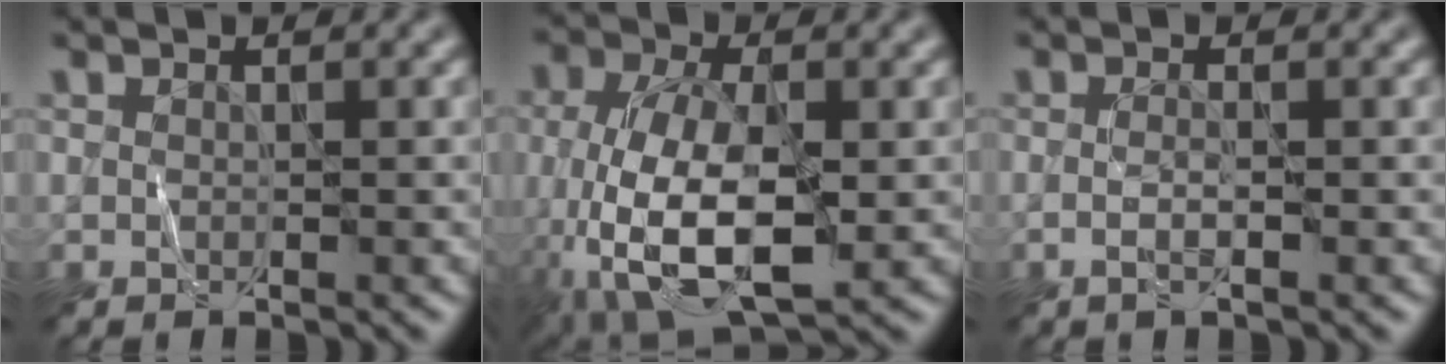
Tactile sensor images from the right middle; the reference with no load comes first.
{"total": 10.3, "force": [-2.6, 5.4, 8.4], "torque": [-0.188, -0.014, -0.047]}
{"total": 1.3, "force": [-0.5, 0.2, 1.1], "torque": [-0.023, 0.000, -0.012]}